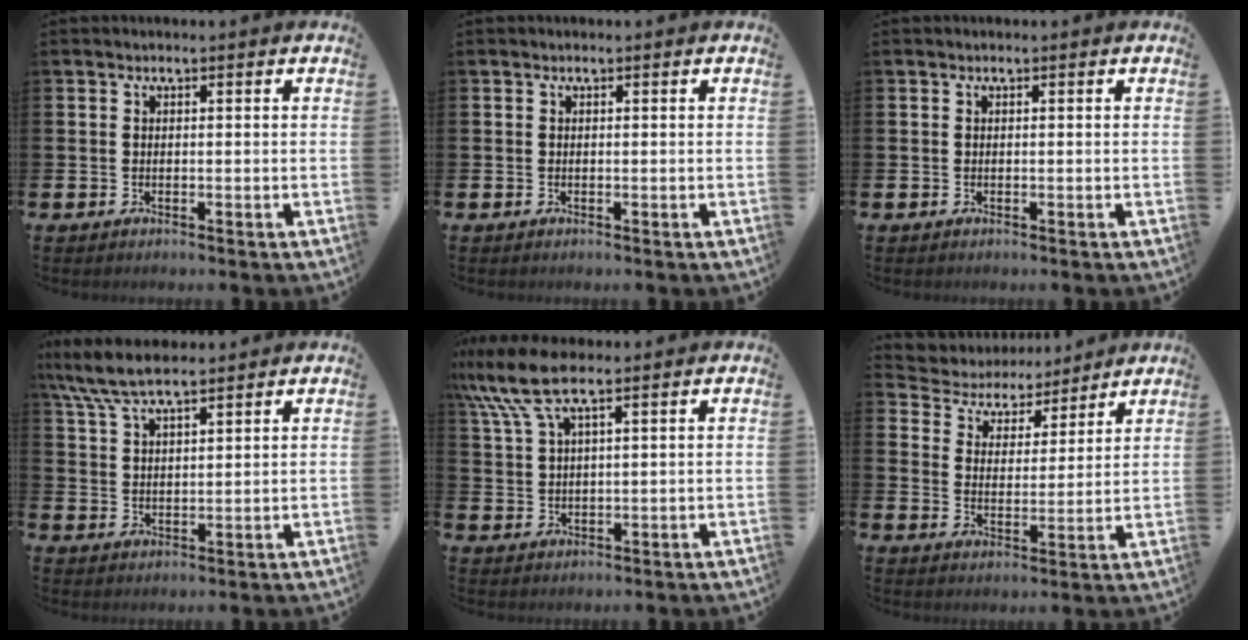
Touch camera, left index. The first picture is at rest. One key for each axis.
{"total": 0.0}
{"total": 0.0}
{"total": 7.6, "fx": 6.8, "fy": 1.6, "fz": 3.1, "tx": -0.076, "ty": -0.022, "tz": 0.123}
{"total": 8.3, "fx": 5.8, "fy": 2.3, "fz": 5.5, "tx": -0.124, "ty": -0.006, "tz": 0.106}
{"total": 5.1, "fx": 4.7, "fy": 2.1, "fz": 0.2, "tx": -0.038, "ty": -0.036, "tz": 0.077}